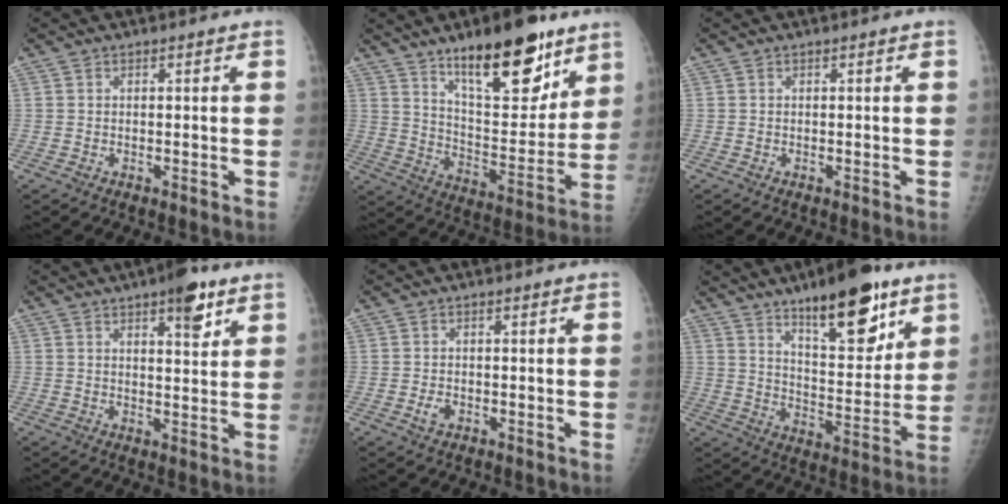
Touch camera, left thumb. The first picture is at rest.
{"total": 20.2, "force": [13.0, 7.4, 13.6], "torque": [-0.161, -0.079, 0.213]}
{"total": 0.0}
{"total": 6.9, "force": [4.2, 2.2, 5.1], "torque": [-0.057, -0.020, 0.055]}
{"total": 1.8, "force": [-0.6, 1.3, 1.2], "torque": [-0.020, 0.001, -0.010]}
{"total": 17.7, "force": [11.0, 6.2, 12.4], "torque": [-0.144, -0.067, 0.177]}